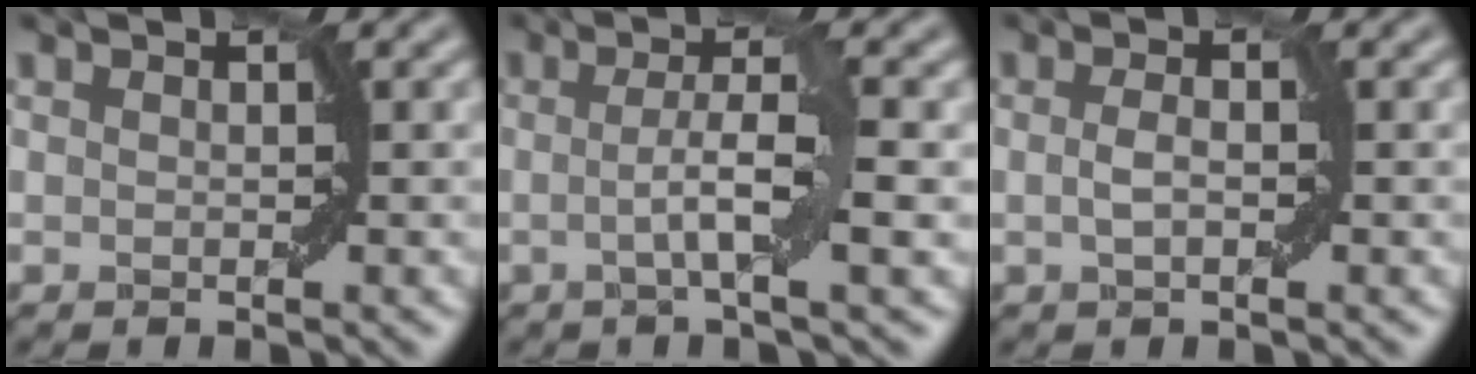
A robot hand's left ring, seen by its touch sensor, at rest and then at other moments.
{"total": 4.4, "force": [-0.1, 0.6, 4.4], "torque": [-0.074, 0.000, -0.004]}
{"total": 1.4, "force": [-0.1, 0.5, 1.3], "torque": [-0.030, 0.003, -0.002]}